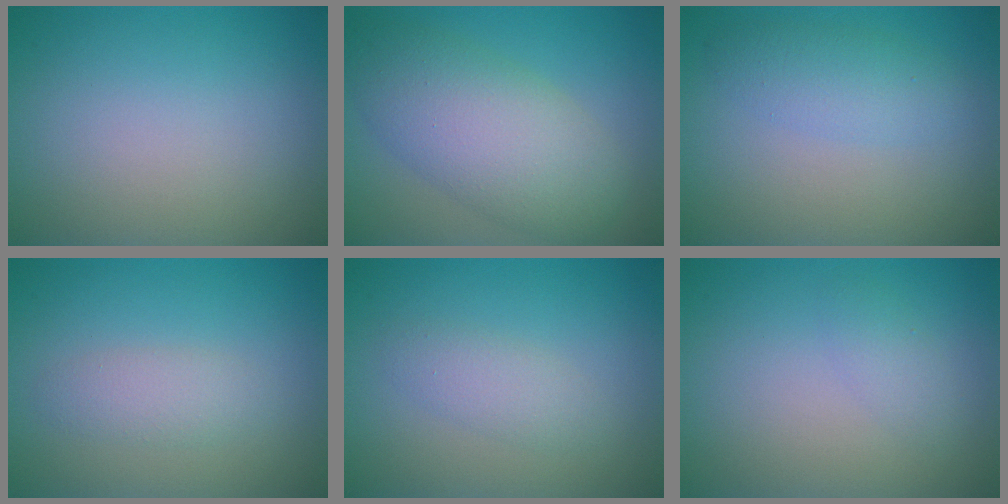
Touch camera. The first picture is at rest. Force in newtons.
{"total": 7.5, "press": 7.5, "slide": 0.3}
{"total": 2.6, "press": 2.6, "slide": 0.1}
{"total": 1.9, "press": 1.9, "slide": 0.1}
{"total": 1.9, "press": 1.9, "slide": 0.1}
{"total": 1.3, "press": 1.3, "slide": 0.0}